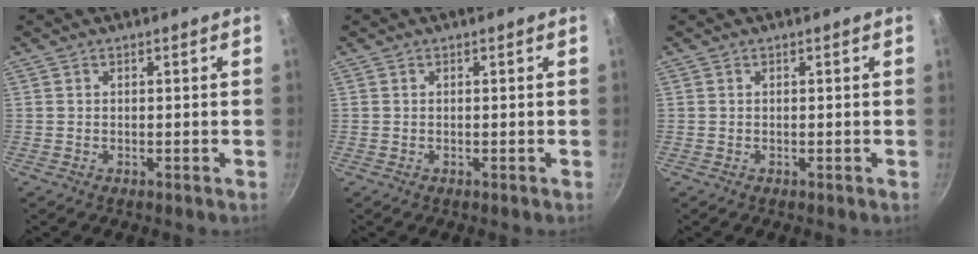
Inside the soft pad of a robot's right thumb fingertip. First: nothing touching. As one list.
[{"total": 0.0}, {"total": 0.0}]